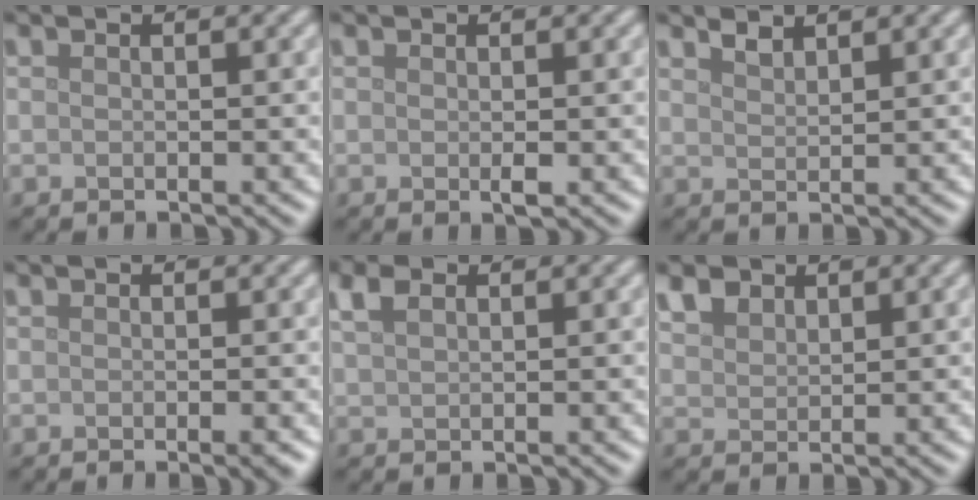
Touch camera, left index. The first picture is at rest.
{"total": 0.7, "force": [0.0, 0.2, 0.7], "torque": [-0.014, -0.002, 0.000]}
{"total": 1.3, "force": [1.3, 0.2, 0.3], "torque": [-0.005, -0.001, 0.026]}
{"total": 1.1, "force": [-0.4, 0.2, 1.0], "torque": [-0.012, -0.003, -0.007]}
{"total": 2.2, "force": [1.4, 1.2, 1.3], "torque": [-0.032, 0.007, 0.031]}
{"total": 2.5, "force": [1.9, 1.5, 0.9], "torque": [-0.027, 0.007, 0.040]}